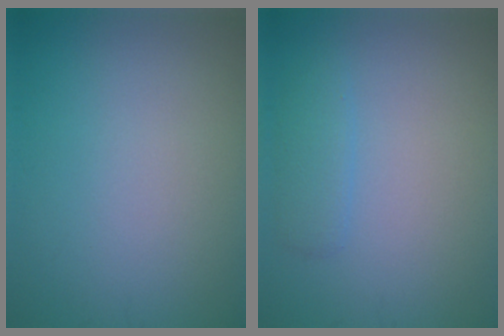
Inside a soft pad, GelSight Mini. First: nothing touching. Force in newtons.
{"total": 1.5, "press": 1.5, "slide": 0.1}